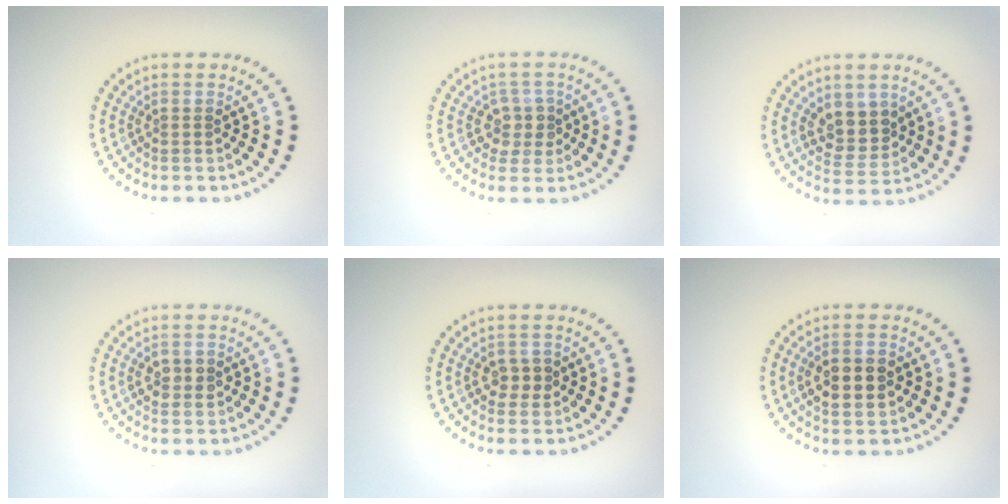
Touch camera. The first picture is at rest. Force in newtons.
{"total": 2.3, "press": 2.1, "slide": 0.9}
{"total": 3.1, "press": 2.9, "slide": 1.1}
{"total": 2.0, "press": 1.9, "slide": 0.3}
{"total": 1.8, "press": 1.8, "slide": 0.3}
{"total": 3.4, "press": 3.4, "slide": 0.2}